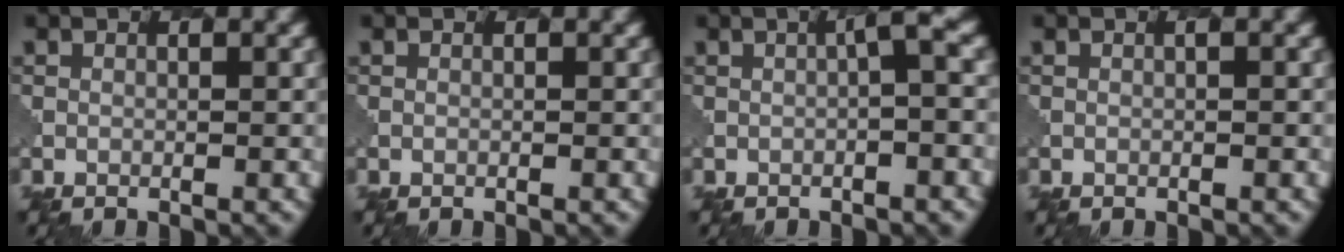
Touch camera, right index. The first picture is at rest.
{"total": 0.0}
{"total": 2.4, "force": [-0.2, 0.3, 2.4], "torque": [-0.029, 0.014, -0.007]}
{"total": 0.0}